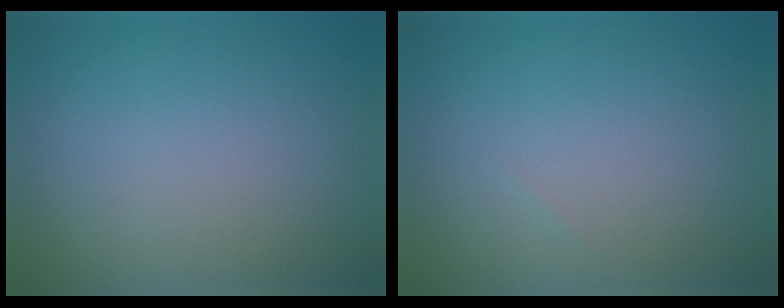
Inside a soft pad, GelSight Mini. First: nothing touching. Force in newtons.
{"total": 0.0}